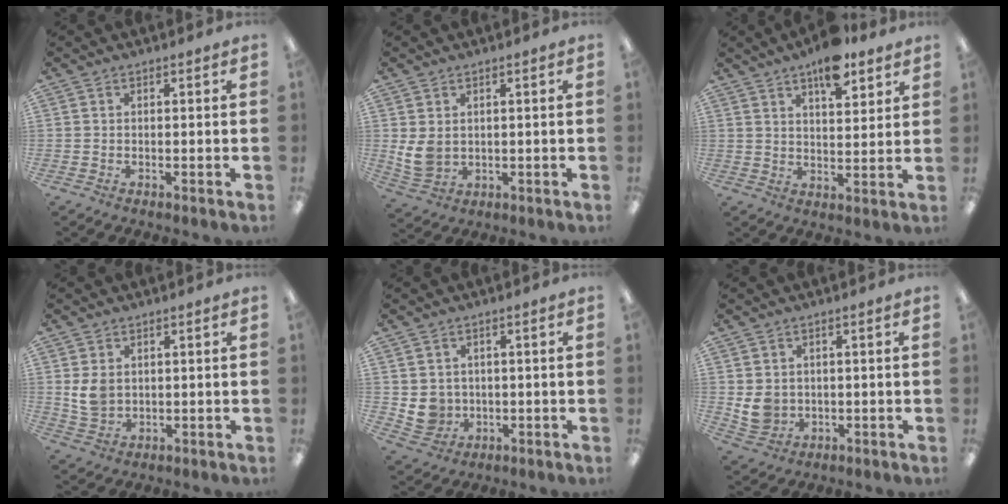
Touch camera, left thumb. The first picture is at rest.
{"total": 5.4, "force": [1.4, 4.0, 3.4], "torque": [-0.077, -0.008, 0.027]}
{"total": 10.0, "force": [7.1, 3.7, 6.0], "torque": [-0.077, -0.041, 0.118]}
{"total": 5.6, "force": [1.5, 4.3, 3.2], "torque": [-0.071, -0.001, 0.029]}
{"total": 5.4, "force": [1.1, 5.1, 1.2], "torque": [-0.027, -0.001, 0.025]}
{"total": 5.6, "force": [0.9, 5.0, 2.2], "torque": [-0.038, 0.004, 0.022]}